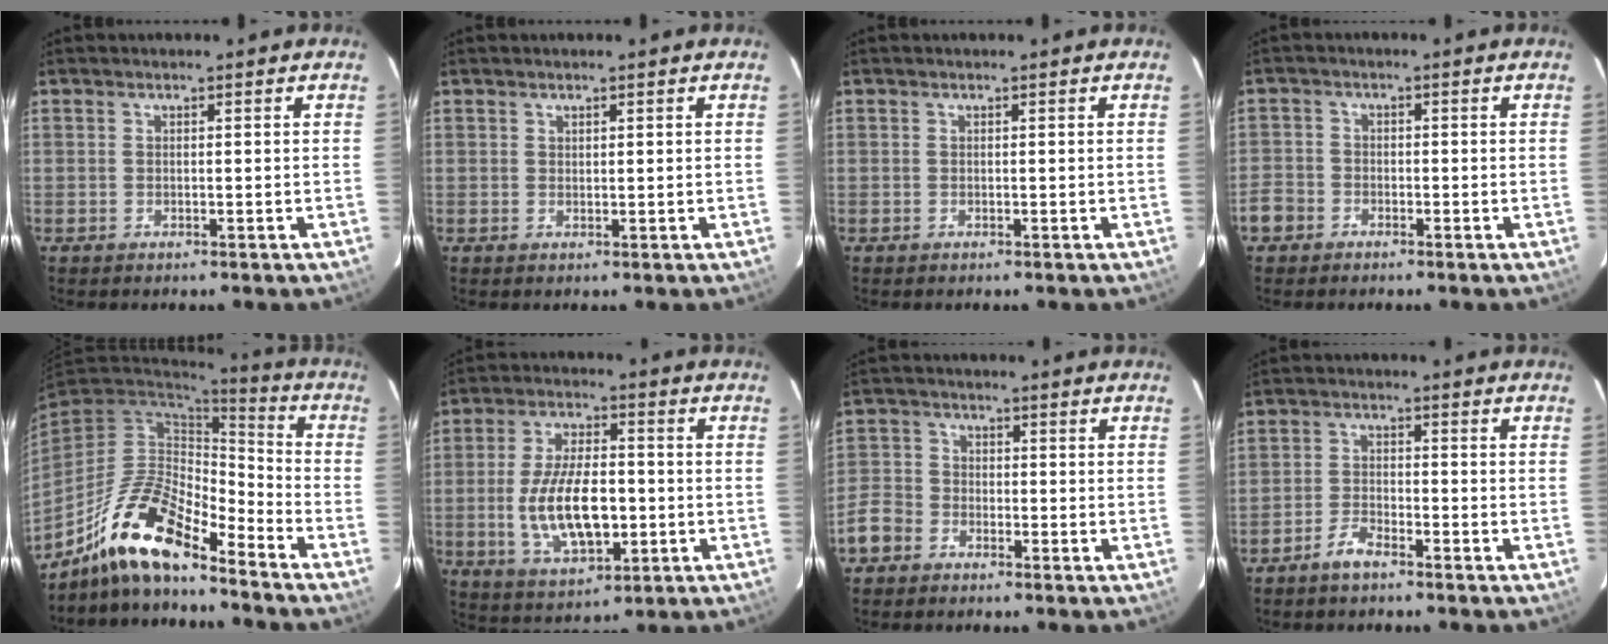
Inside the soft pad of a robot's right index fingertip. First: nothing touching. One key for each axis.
{"total": 0.7, "fx": 0.6, "fy": 0.3, "fz": 0.2, "tx": -0.003, "ty": 0.002, "tz": 0.011}
{"total": 0.0}
{"total": 5.5, "fx": -2.9, "fy": 4.5, "fz": 1.1, "tx": -0.029, "ty": 0.020, "tz": -0.057}
{"total": 16.1, "fx": -11.7, "fy": 4.4, "fz": 10.1, "tx": -0.203, "ty": -0.008, "tz": -0.226}
{"total": 14.1, "fx": -2.2, "fy": 6.4, "fz": 12.3, "tx": -0.243, "ty": -0.004, "tz": -0.029}
{"total": 6.0, "fx": -3.6, "fy": 4.5, "fz": 1.7, "tx": -0.037, "ty": 0.019, "tz": -0.079}
{"total": 3.7, "fx": -3.1, "fy": 1.1, "fz": 1.8, "tx": -0.051, "ty": 0.007, "tz": -0.062}